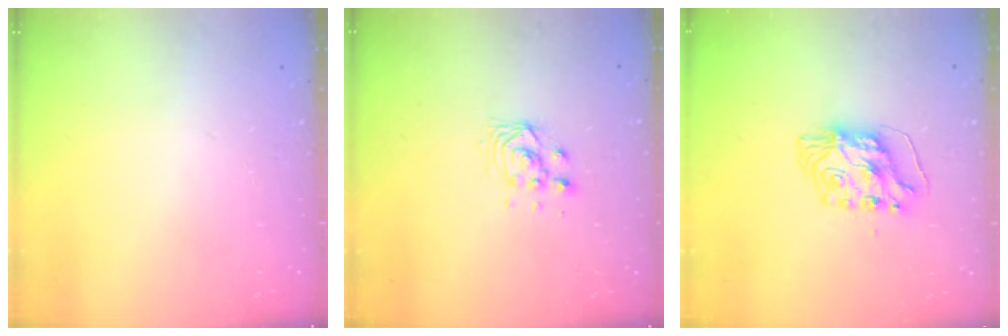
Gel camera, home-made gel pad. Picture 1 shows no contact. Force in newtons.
{"total": 2.9, "press": 2.8, "slide": 0.8}
{"total": 9.3, "press": 9.3, "slide": 0.9}